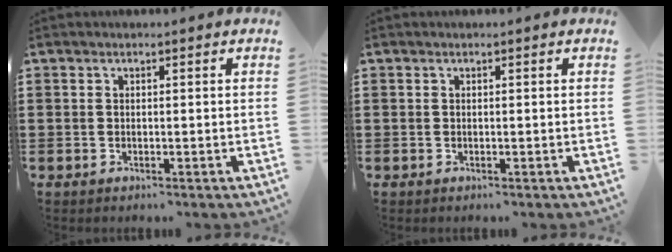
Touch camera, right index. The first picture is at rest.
{"total": 0.0}